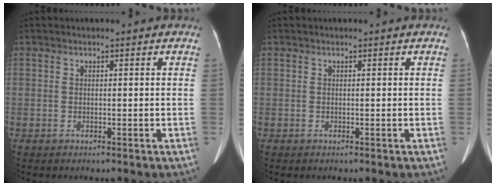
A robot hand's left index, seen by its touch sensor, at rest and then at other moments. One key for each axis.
{"total": 0.0}